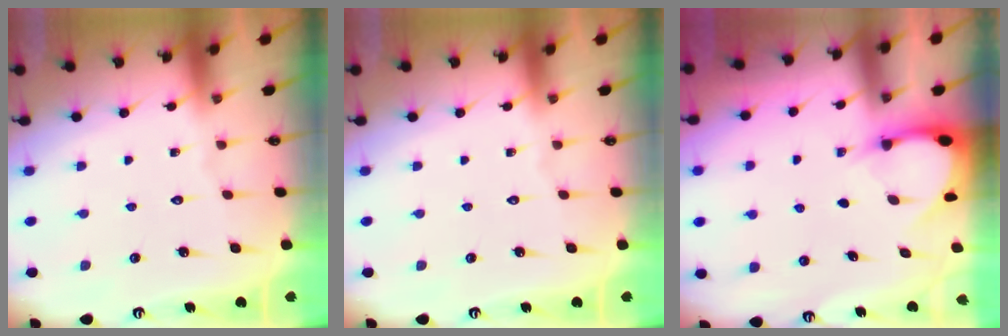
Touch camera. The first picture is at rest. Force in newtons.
{"total": 0.0}
{"total": 3.1, "press": 3.1, "slide": 0.3}